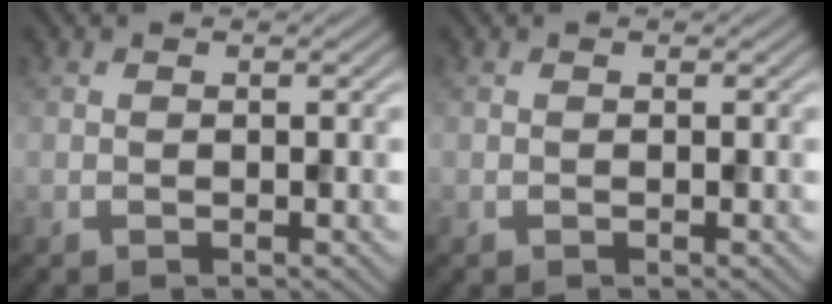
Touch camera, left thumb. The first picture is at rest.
{"total": 0.0}